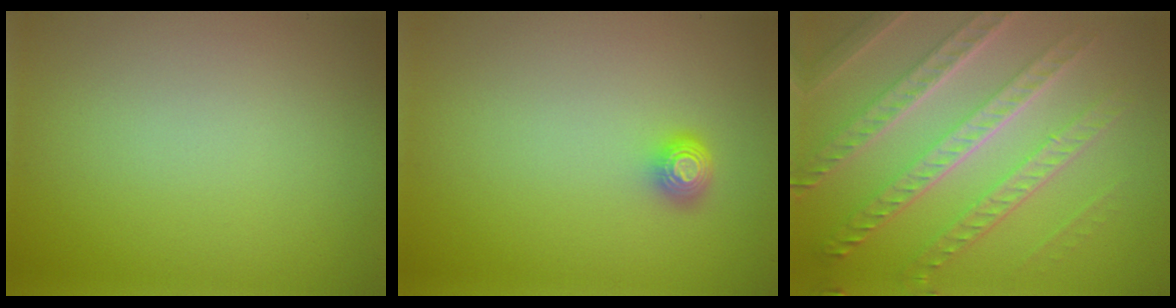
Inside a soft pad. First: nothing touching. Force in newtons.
{"total": 1.6, "press": 1.3, "slide": 0.9}
{"total": 7.9, "press": 5.5, "slide": 5.6}